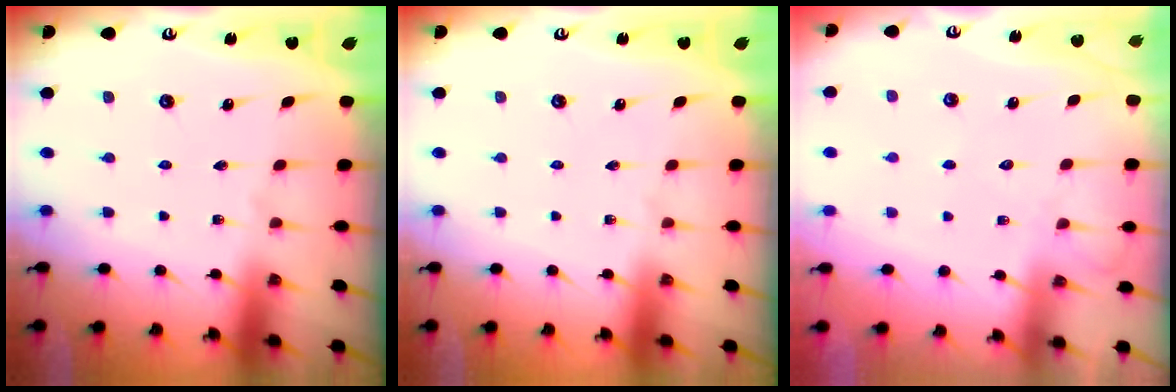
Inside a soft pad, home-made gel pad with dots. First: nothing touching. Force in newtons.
{"total": 0.0}
{"total": 9.3, "press": 9.2, "slide": 0.9}